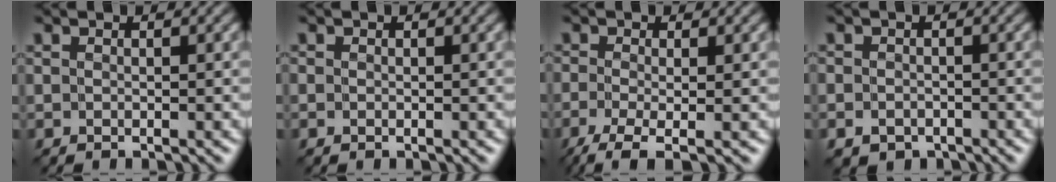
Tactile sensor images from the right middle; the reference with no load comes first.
{"total": 0.0}
{"total": 3.9, "force": [-2.2, 0.9, 3.1], "torque": [-0.065, -0.005, -0.049]}
{"total": 1.6, "force": [-1.2, 1.1, 0.4], "torque": [-0.001, -0.002, -0.022]}